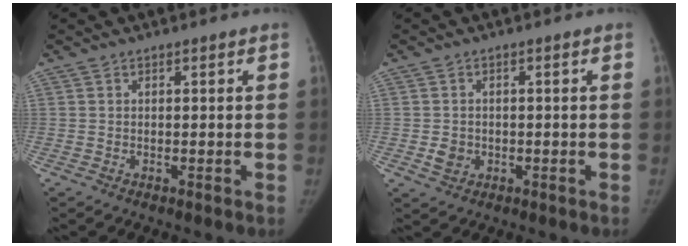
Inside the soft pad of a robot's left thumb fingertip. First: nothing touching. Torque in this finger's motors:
{"motor_torque": [-0.04, 0.06, 0.25, -0.06, 0.00]}